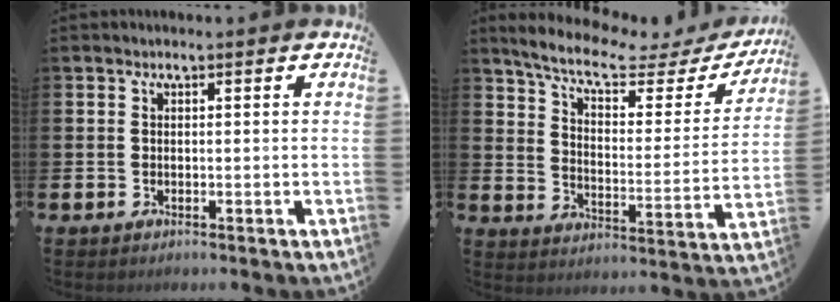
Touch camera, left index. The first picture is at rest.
{"total": 7.9, "force": [6.5, 1.9, 4.0], "torque": [-0.092, -0.046, 0.104]}